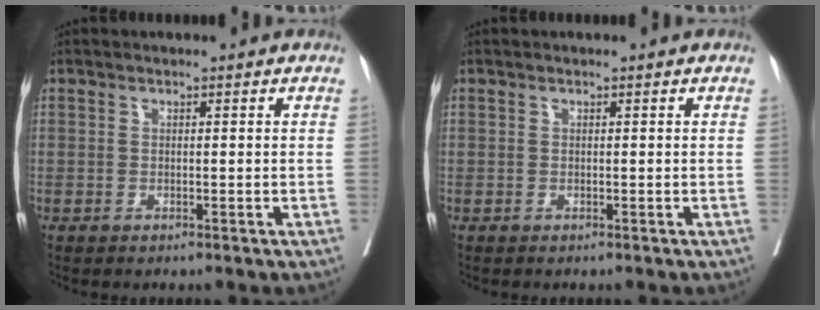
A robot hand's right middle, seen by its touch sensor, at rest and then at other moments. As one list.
[{"total": 0.0}]